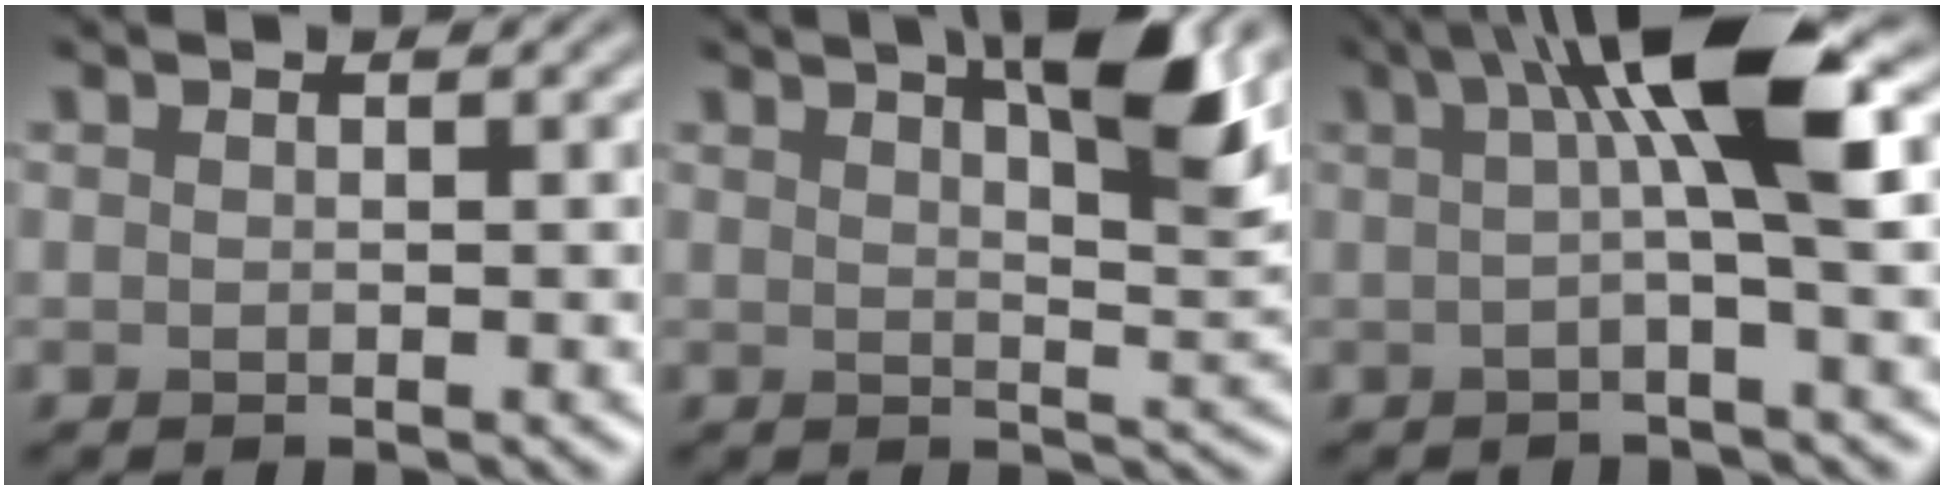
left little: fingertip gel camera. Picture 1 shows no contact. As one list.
[{"total": 6.7, "force": [3.6, 1.5, 5.4], "torque": [-0.066, 0.010, 0.060]}, {"total": 6.6, "force": [1.4, 0.6, 6.4], "torque": [-0.095, 0.006, 0.029]}]